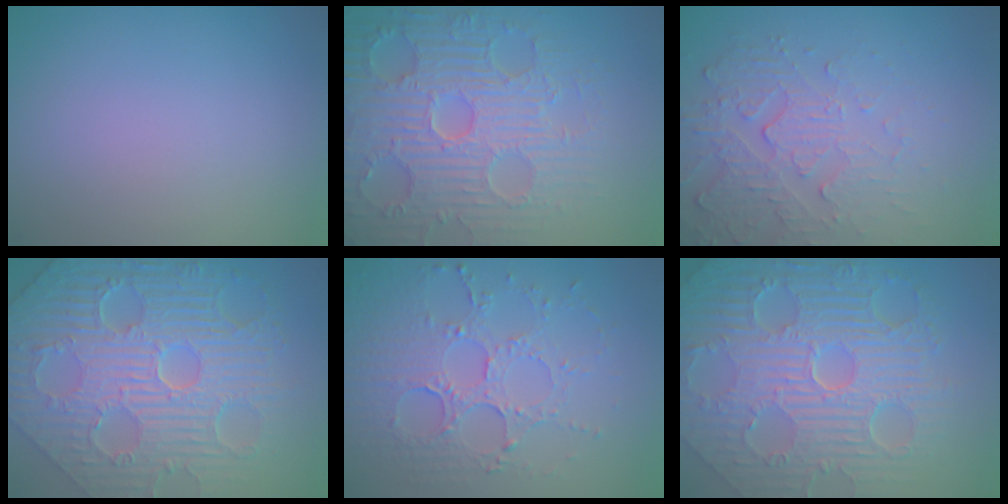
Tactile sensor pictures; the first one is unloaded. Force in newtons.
{"total": 8.3, "press": 6.4, "slide": 5.2}
{"total": 4.2, "press": 3.6, "slide": 2.1}
{"total": 11.9, "press": 8.0, "slide": 8.8}
{"total": 5.5, "press": 3.8, "slide": 4.0}
{"total": 11.7, "press": 7.7, "slide": 8.8}